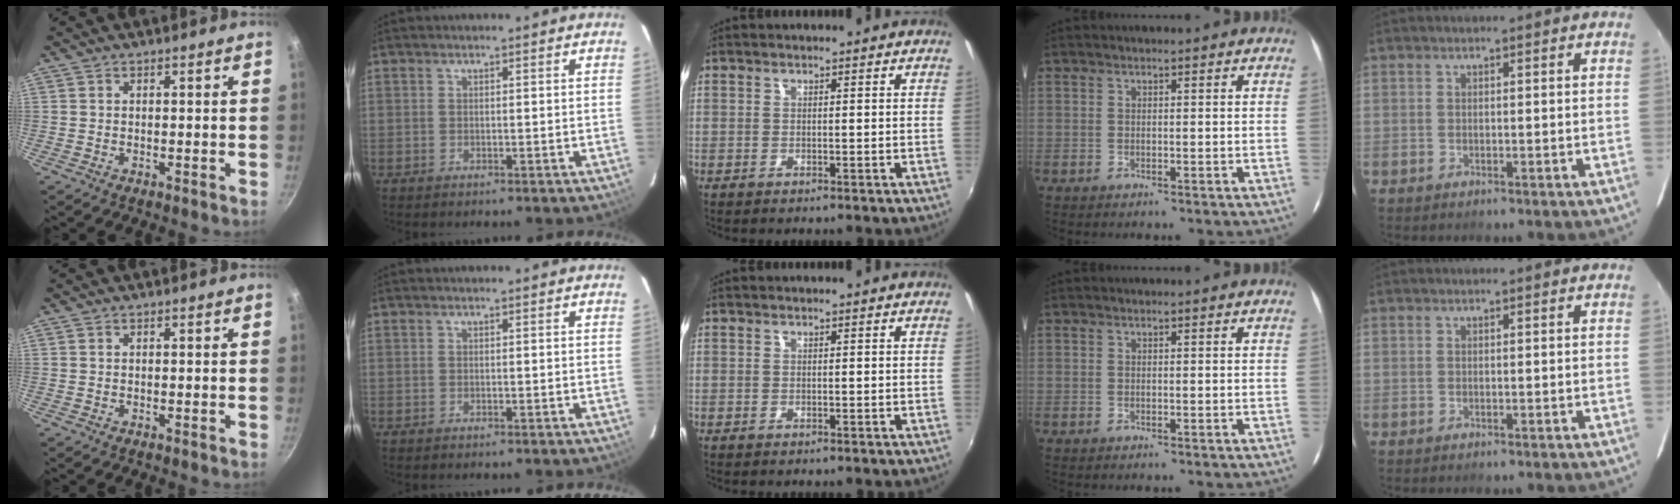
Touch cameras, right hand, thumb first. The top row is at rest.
{}